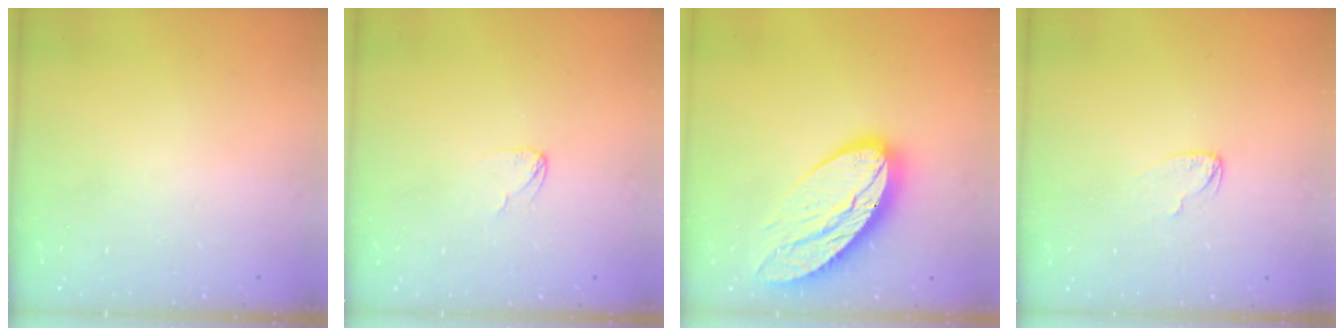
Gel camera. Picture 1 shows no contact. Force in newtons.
{"total": 2.3, "press": 2.3, "slide": 0.1}
{"total": 15.9, "press": 15.7, "slide": 2.2}
{"total": 3.9, "press": 3.9, "slide": 0.4}